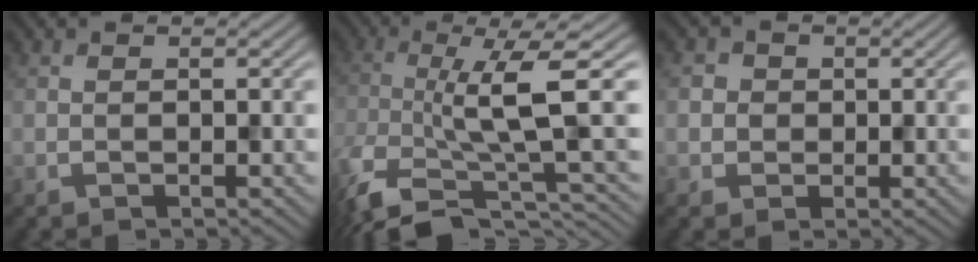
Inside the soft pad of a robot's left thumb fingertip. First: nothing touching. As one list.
[{"total": 10.3, "force": [-2.7, 2.5, 9.6], "torque": [-0.168, 0.003, -0.060]}, {"total": 3.0, "force": [0.3, 2.9, 0.7], "torque": [-0.014, 0.001, -0.005]}]